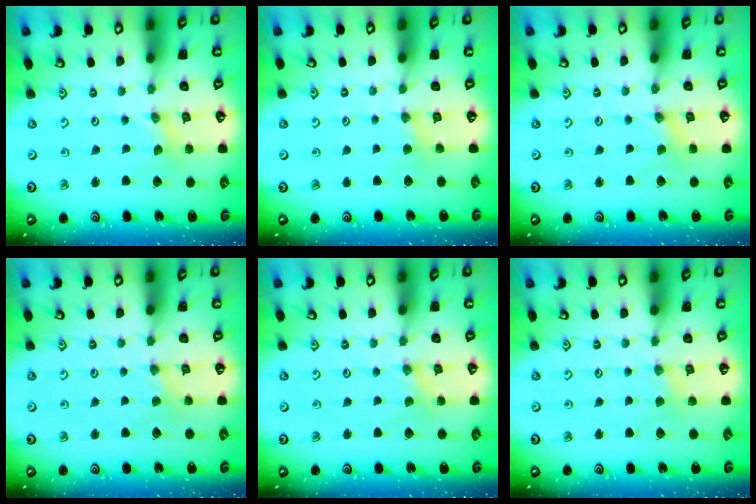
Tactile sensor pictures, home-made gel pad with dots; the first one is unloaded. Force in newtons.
{"total": 3.0, "press": 2.9, "slide": 0.5}
{"total": 0.0}
{"total": 1.8, "press": 1.7, "slide": 0.4}
{"total": 0.0}
{"total": 2.5, "press": 2.4, "slide": 0.4}